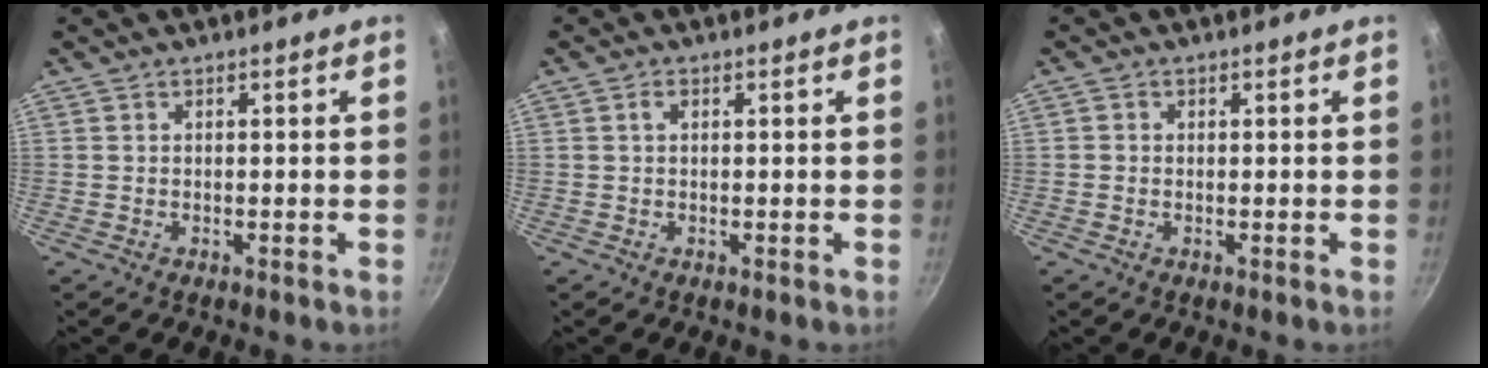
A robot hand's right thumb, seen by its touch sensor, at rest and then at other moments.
{"total": 1.4, "force": [0.4, 0.9, 1.0], "torque": [-0.015, 0.005, 0.006]}
{"total": 0.6, "force": [0.0, 0.5, 0.2], "torque": [-0.002, 0.003, -0.002]}